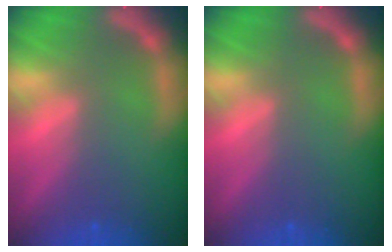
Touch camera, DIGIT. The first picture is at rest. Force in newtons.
{"total": 0.0}